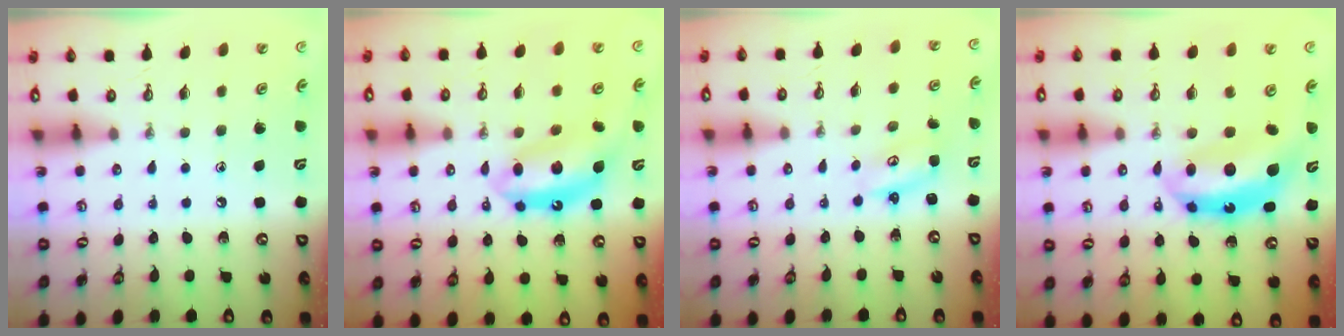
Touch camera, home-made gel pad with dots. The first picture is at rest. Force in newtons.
{"total": 12.1, "press": 12.0, "slide": 1.0}
{"total": 2.6, "press": 2.6, "slide": 0.2}
{"total": 7.9, "press": 7.9, "slide": 0.5}